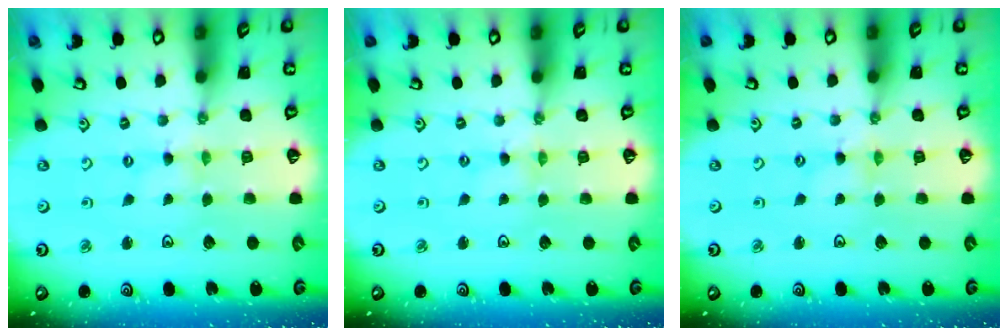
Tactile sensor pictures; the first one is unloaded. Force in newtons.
{"total": 0.0}
{"total": 1.6, "press": 1.6, "slide": 0.2}